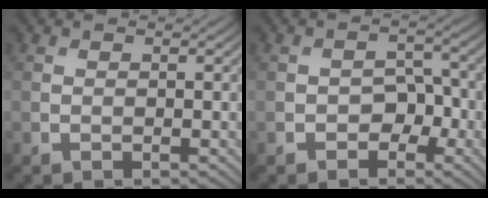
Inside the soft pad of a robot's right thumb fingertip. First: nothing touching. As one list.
[{"total": 3.2, "force": [-1.5, 2.3, 1.7], "torque": [-0.013, 0.007, -0.030]}]